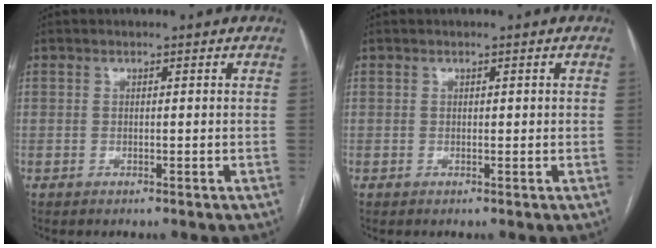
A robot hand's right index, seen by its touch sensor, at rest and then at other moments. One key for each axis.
{"total": 0.6, "fx": 0.2, "fy": 0.3, "fz": 0.5, "tx": -0.006, "ty": 0.005, "tz": 0.005}